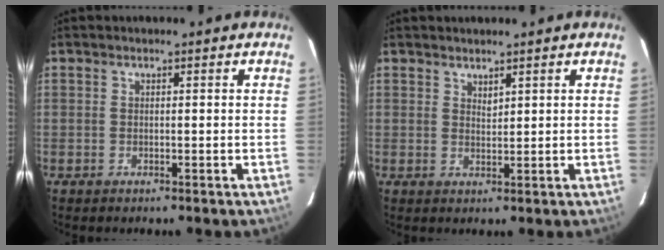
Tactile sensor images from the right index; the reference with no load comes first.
{"total": 1.5, "force": [1.3, 0.4, 0.5], "torque": [-0.005, 0.000, 0.024]}